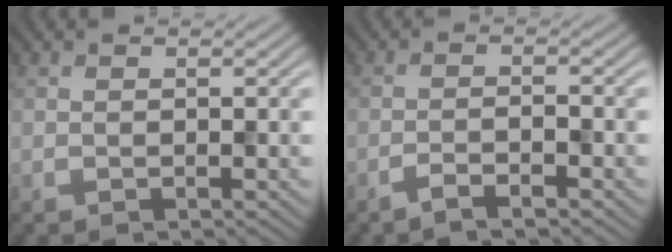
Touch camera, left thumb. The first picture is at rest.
{"total": 2.1, "force": [-1.6, 0.2, 1.3], "torque": [-0.026, 0.006, -0.037]}